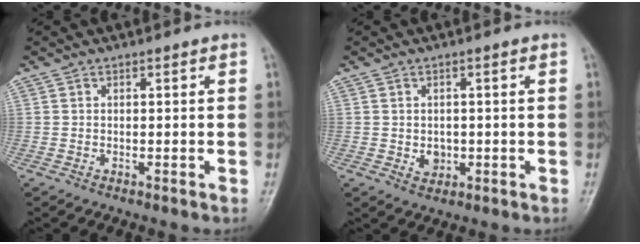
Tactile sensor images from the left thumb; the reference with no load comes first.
{"total": 2.7, "force": [-0.3, 2.3, 1.5], "torque": [-0.013, 0.000, 0.001]}